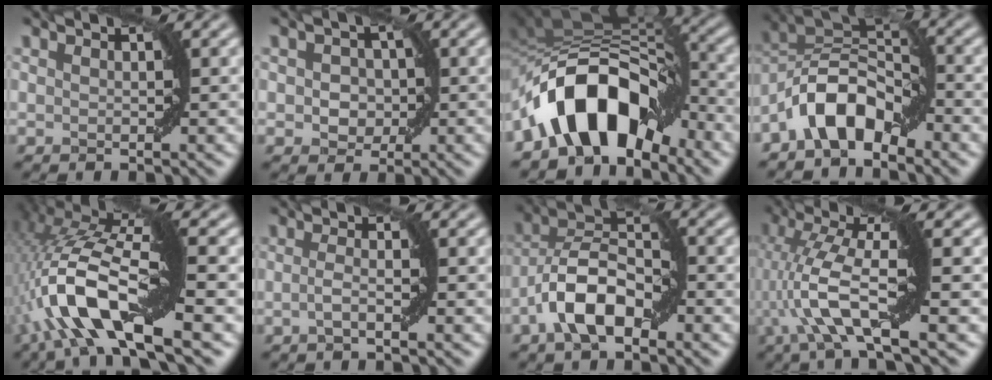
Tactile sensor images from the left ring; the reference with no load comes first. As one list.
[{"total": 2.4, "force": [-0.1, 2.0, 1.3], "torque": [-0.016, 0.000, -0.004]}, {"total": 10.4, "force": [-5.7, 5.7, 6.5], "torque": [-0.091, 0.014, -0.099]}, {"total": 6.5, "force": [-3.9, 3.2, 4.2], "torque": [-0.065, 0.014, -0.081]}, {"total": 12.1, "force": [-3.3, 3.9, 11.0], "torque": [-0.222, 0.016, -0.067]}, {"total": 1.7, "force": [-0.5, 0.2, 1.6], "torque": [-0.034, 0.002, -0.014]}, {"total": 6.9, "force": [-3.1, 3.2, 5.3], "torque": [-0.097, 0.019, -0.062]}, {"total": 7.6, "force": [-1.4, 1.4, 7.3], "torque": [-0.154, 0.016, -0.034]}]